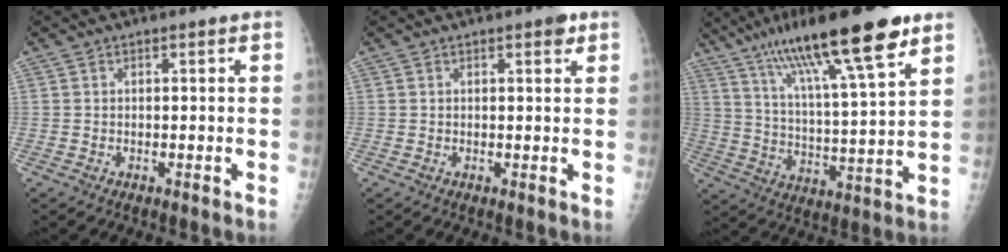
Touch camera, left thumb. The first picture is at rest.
{"total": 1.9, "force": [1.2, 0.7, 1.3], "torque": [-0.005, -0.003, 0.013]}
{"total": 21.3, "force": [13.5, 3.2, 16.2], "torque": [-0.265, -0.035, 0.229]}